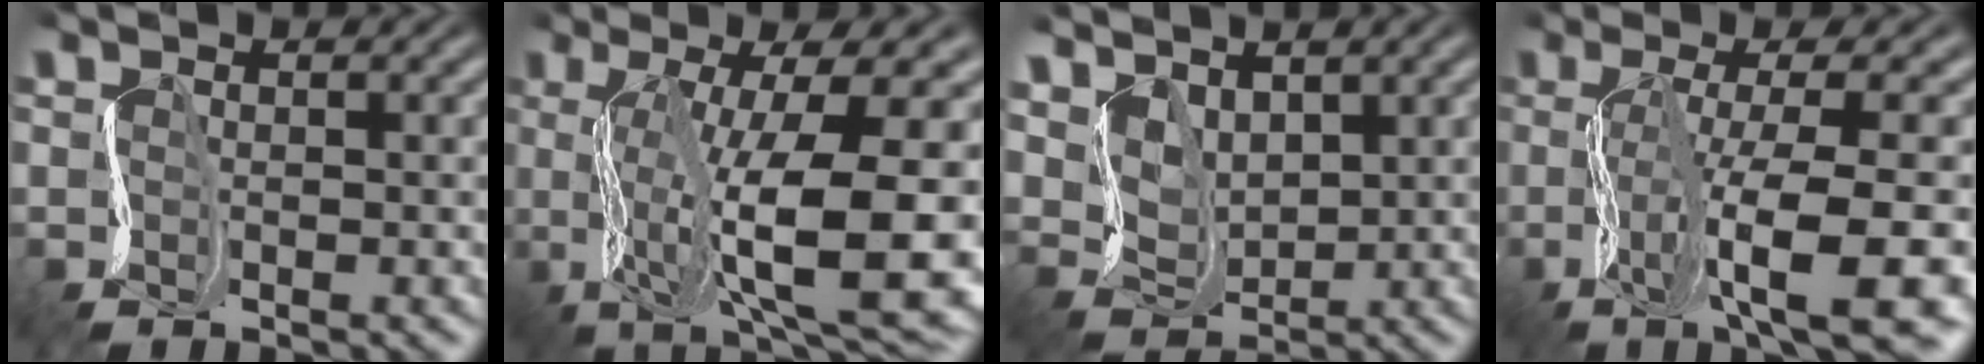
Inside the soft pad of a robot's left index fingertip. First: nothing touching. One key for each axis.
{"total": 14.4, "fx": -0.6, "fy": 4.1, "fz": 13.8, "tx": -0.214, "ty": 0.006, "tz": 0.012}
{"total": 3.9, "fx": 3.0, "fy": 2.3, "fz": 1.1, "tx": -0.043, "ty": 0.000, "tz": 0.065}
{"total": 10.7, "fx": -2.8, "fy": 2.7, "fz": 9.9, "tx": -0.165, "ty": 0.000, "tz": -0.041}